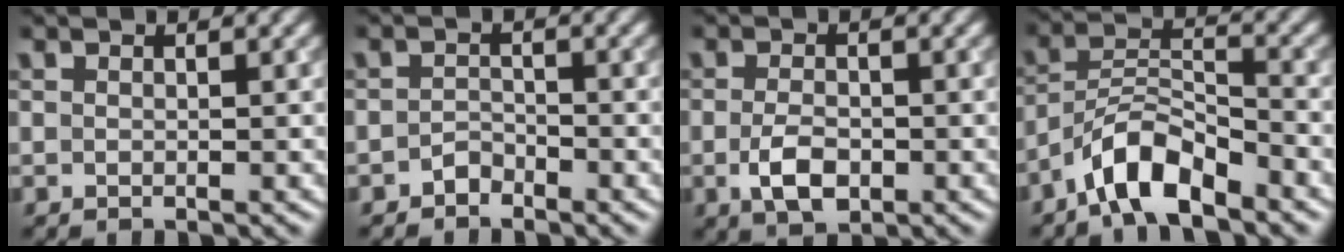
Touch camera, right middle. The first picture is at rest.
{"total": 1.3, "force": [-1.1, 0.6, 0.3], "torque": [-0.004, 0.007, -0.022]}
{"total": 3.1, "force": [-0.9, 1.7, 2.5], "torque": [-0.052, -0.005, -0.017]}
{"total": 5.4, "force": [-4.1, 1.5, 3.1], "torque": [-0.052, 0.006, -0.083]}